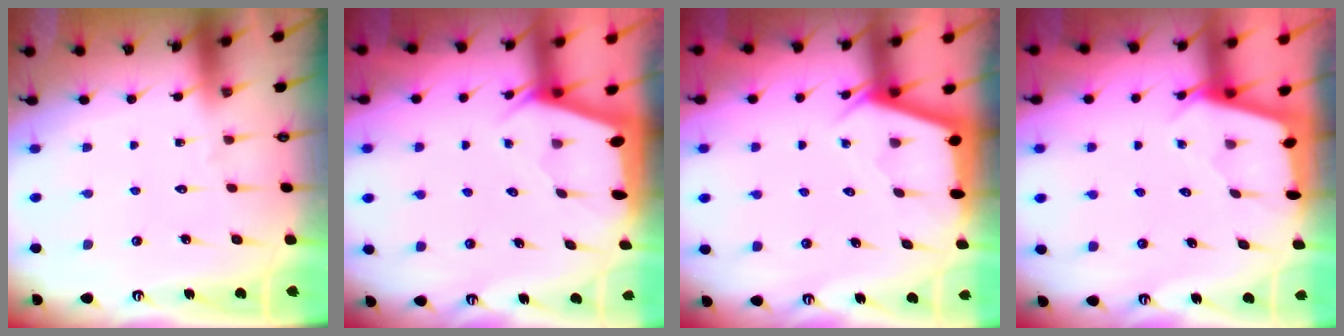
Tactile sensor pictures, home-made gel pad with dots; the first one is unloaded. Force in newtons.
{"total": 2.0, "press": 2.0, "slide": 0.3}
{"total": 2.8, "press": 2.8, "slide": 0.4}
{"total": 2.4, "press": 2.4, "slide": 0.3}